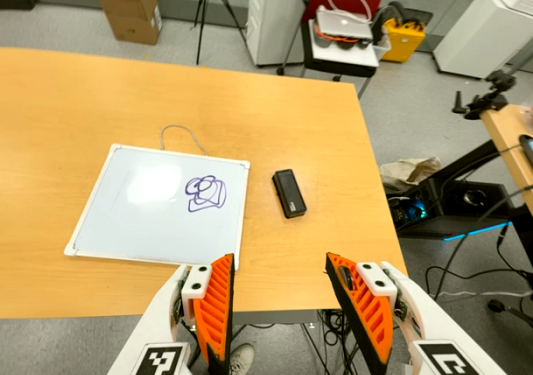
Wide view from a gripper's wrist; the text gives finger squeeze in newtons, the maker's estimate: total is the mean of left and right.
{"total": 0.0}